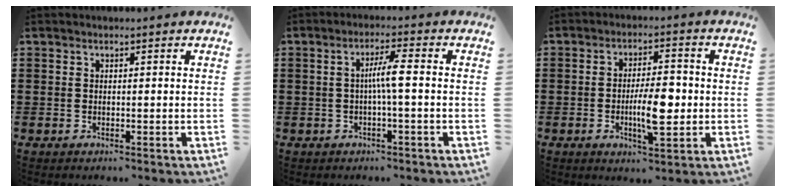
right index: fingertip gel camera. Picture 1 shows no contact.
{"total": 4.1, "force": [-0.3, 0.1, 4.0], "torque": [-0.076, 0.001, -0.010]}
{"total": 7.4, "force": [-1.1, 2.5, 6.9], "torque": [-0.133, 0.002, -0.024]}